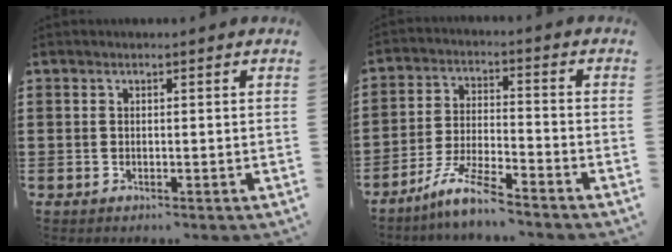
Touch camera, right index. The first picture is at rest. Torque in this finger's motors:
{"motor_torque": [1.33, 0.81, 0.26, 0.11]}